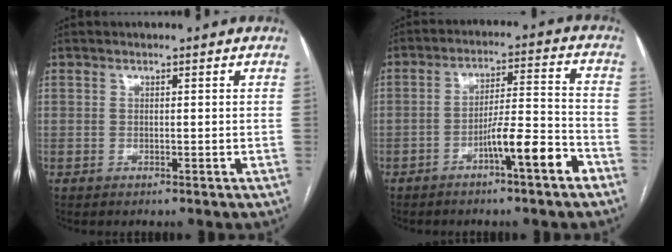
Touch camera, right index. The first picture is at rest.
{"total": 8.7, "force": [-4.9, 0.4, 7.2], "torque": [-0.113, 0.014, -0.077]}